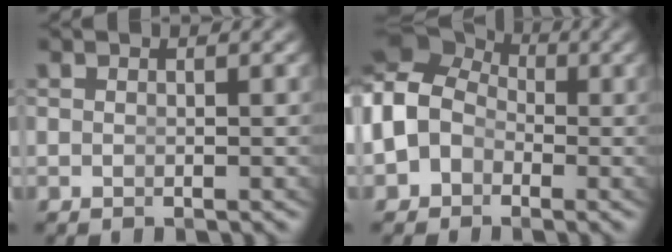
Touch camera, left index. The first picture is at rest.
{"total": 9.2, "force": [0.5, 8.3, 3.9], "torque": [-0.111, -0.017, 0.005]}